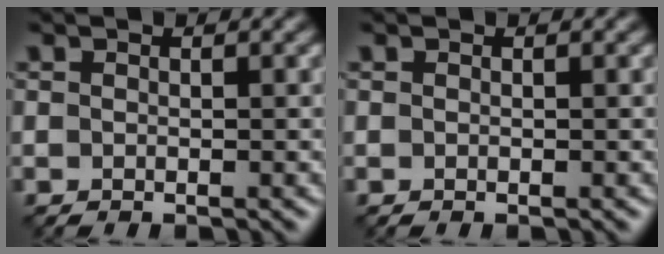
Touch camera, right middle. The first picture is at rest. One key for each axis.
{"total": 0.0}